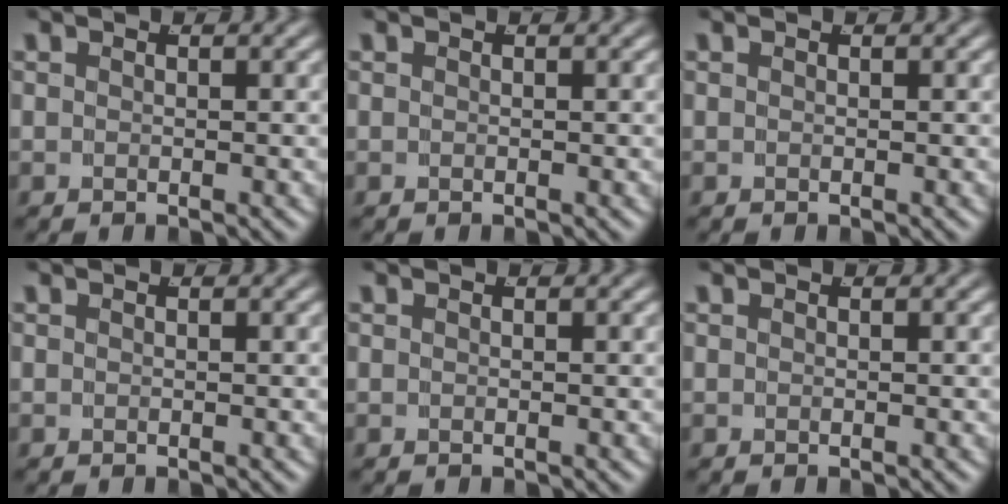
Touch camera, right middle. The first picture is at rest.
{"total": 0.0}
{"total": 0.0}
{"total": 0.0}
{"total": 0.0}
{"total": 0.0}